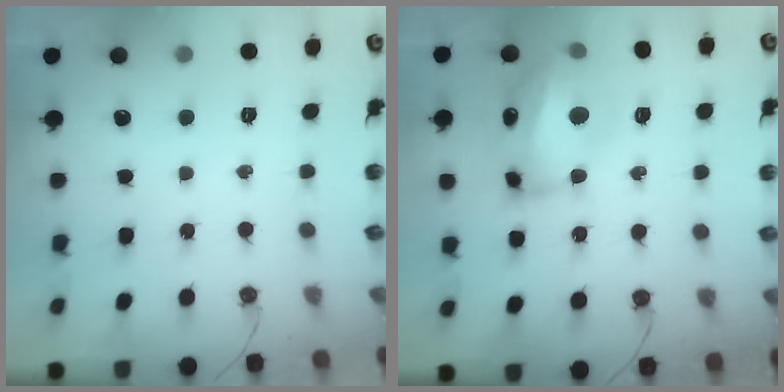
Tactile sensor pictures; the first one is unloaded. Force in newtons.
{"total": 16.5, "press": 16.4, "slide": 1.6}